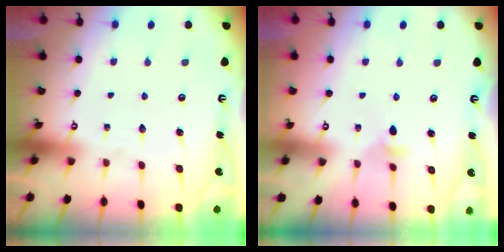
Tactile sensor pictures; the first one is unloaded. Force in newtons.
{"total": 3.7, "press": 3.6, "slide": 0.7}